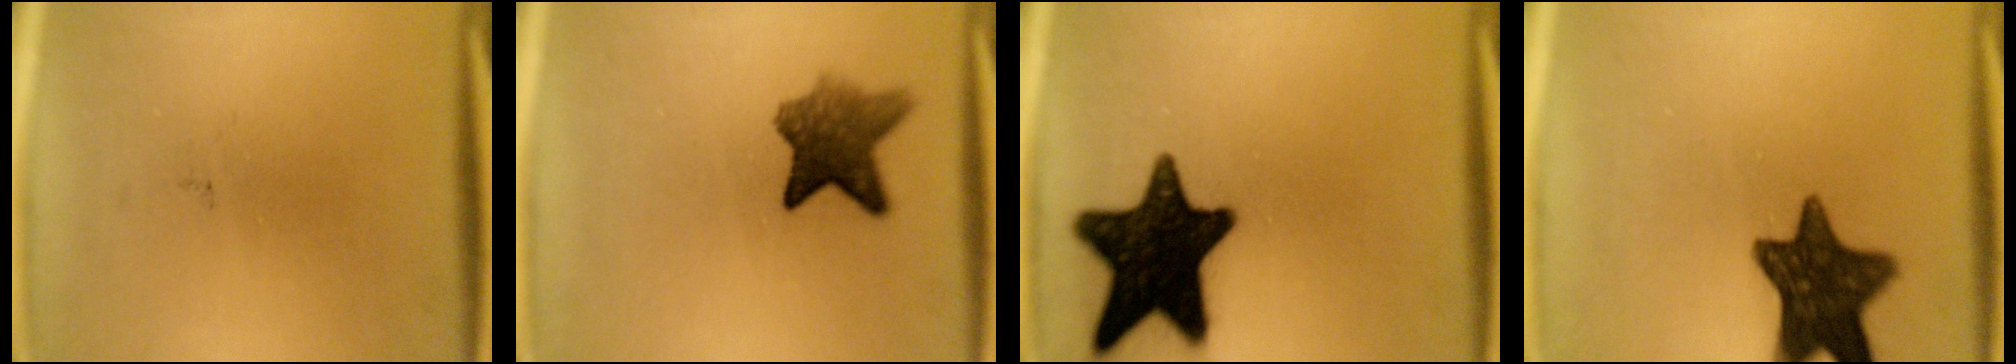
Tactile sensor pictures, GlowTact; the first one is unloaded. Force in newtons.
{"total": 7.2}
{"total": 18.4}
{"total": 13.1}